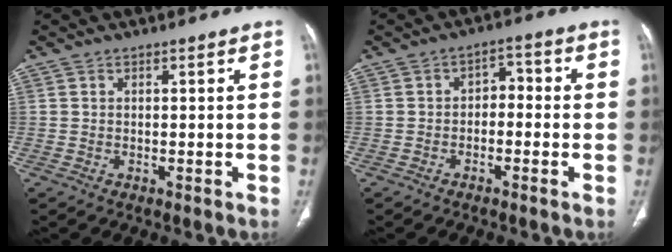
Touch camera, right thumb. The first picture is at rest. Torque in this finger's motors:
{"motor_torque": [-0.57, -0.32, -0.24, 0.11, 0.01]}